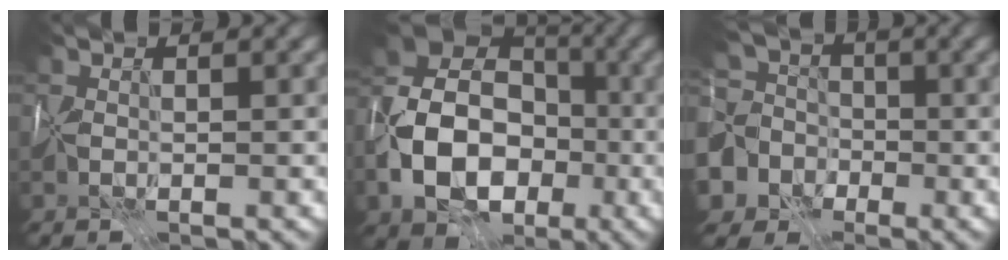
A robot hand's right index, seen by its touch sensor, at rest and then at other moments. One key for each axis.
{"total": 12.0, "fx": -3.1, "fy": 8.6, "fz": 7.7, "tx": -0.146, "ty": -0.010, "tz": -0.063}
{"total": 10.5, "fx": -3.9, "fy": 9.1, "fz": 3.6, "tx": -0.084, "ty": -0.008, "tz": -0.101}